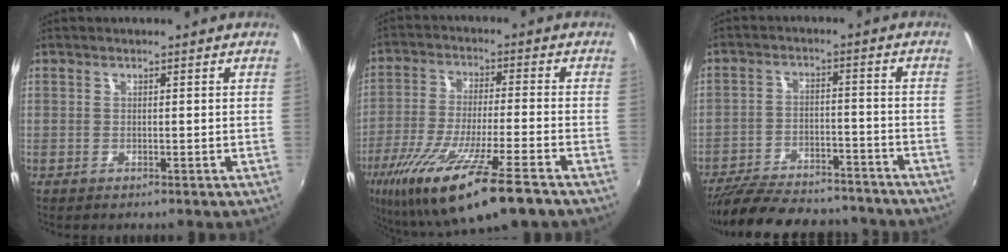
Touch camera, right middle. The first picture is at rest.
{"total": 20.0, "force": [-12.7, 2.3, 15.2], "torque": [-0.294, -0.059, -0.218]}
{"total": 21.3, "force": [-18.6, 6.2, 8.4], "torque": [-0.175, -0.005, -0.260]}